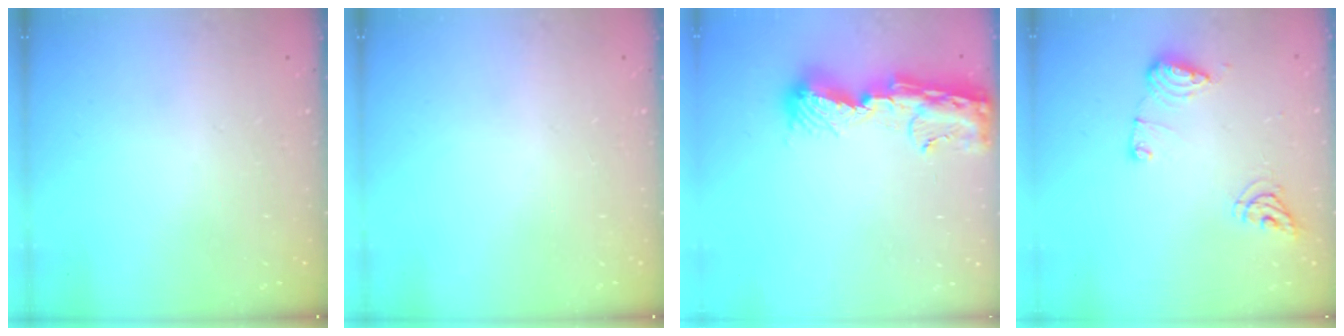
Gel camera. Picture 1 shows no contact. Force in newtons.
{"total": 0.0}
{"total": 13.0, "press": 12.9, "slide": 1.3}
{"total": 9.4, "press": 9.4, "slide": 0.3}